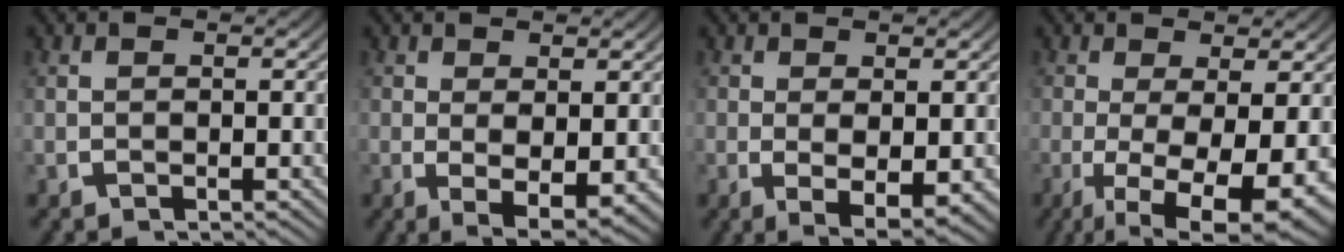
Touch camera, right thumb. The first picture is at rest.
{"total": 4.8, "force": [-0.9, 2.7, 3.8], "torque": [-0.071, -0.026, -0.004]}
{"total": 4.4, "force": [-1.0, 2.5, 3.5], "torque": [-0.066, -0.024, -0.007]}
{"total": 9.9, "force": [-3.1, 4.6, 8.2], "torque": [-0.136, -0.045, -0.030]}